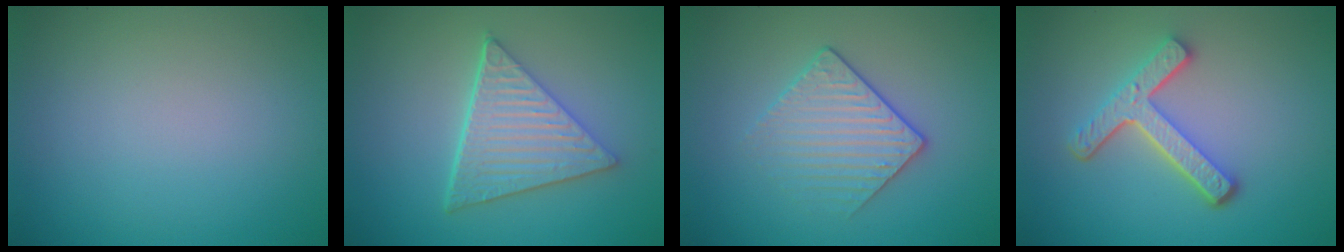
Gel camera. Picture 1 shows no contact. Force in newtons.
{"total": 5.9, "press": 4.4, "slide": 3.9}
{"total": 2.9, "press": 2.6, "slide": 1.2}
{"total": 4.5, "press": 3.4, "slide": 3.0}